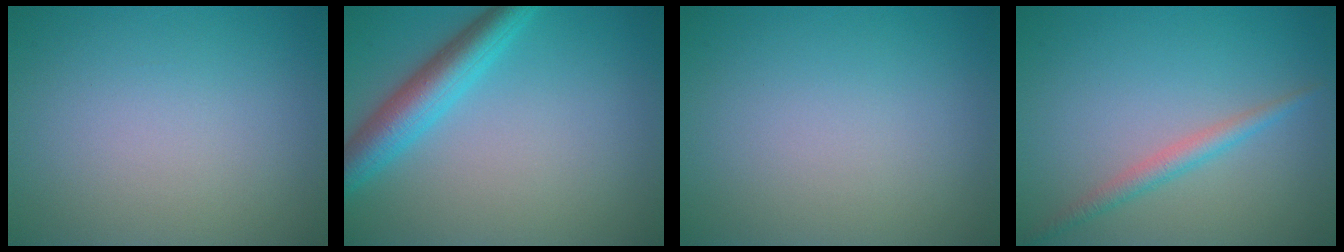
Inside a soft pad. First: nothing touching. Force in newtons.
{"total": 4.7, "press": 4.7, "slide": 0.1}
{"total": 0.0}
{"total": 2.0, "press": 2.0, "slide": 0.1}